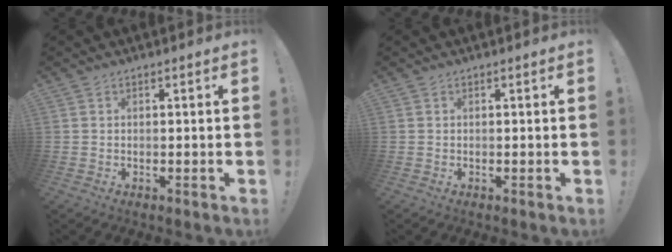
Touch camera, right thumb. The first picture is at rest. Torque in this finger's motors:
{"motor_torque": [0.00, 0.00, -0.01, 0.01, 0.00]}